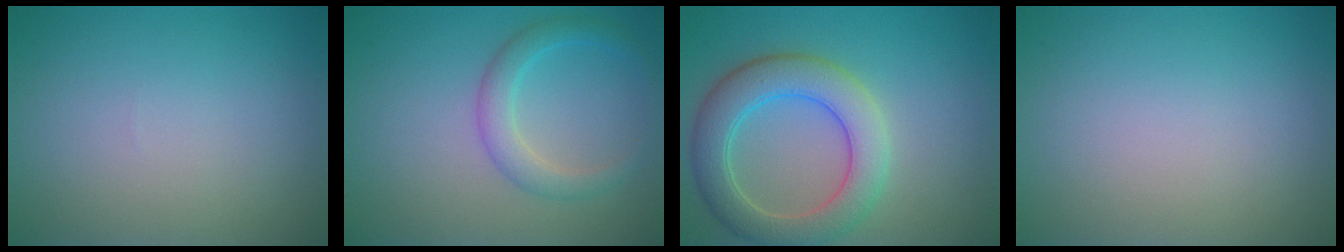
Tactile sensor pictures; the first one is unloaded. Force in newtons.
{"total": 2.7, "press": 2.7, "slide": 0.1}
{"total": 6.0, "press": 6.0, "slide": 0.7}
{"total": 0.0}